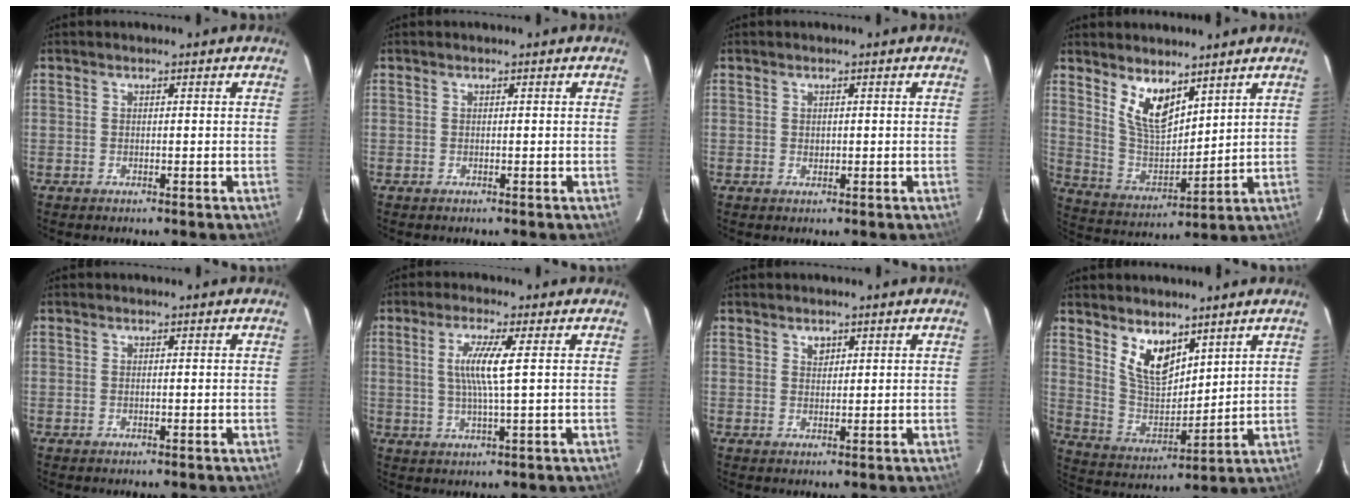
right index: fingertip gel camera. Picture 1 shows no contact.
{"total": 0.0}
{"total": 0.7, "force": [0.1, 0.7, 0.1], "torque": [-0.001, 0.000, 0.005]}
{"total": 9.7, "force": [6.3, 4.1, 6.2], "torque": [-0.114, -0.008, 0.134]}
{"total": 0.9, "force": [-0.2, 0.7, 0.5], "torque": [-0.010, 0.001, -0.004]}
{"total": 6.2, "force": [1.1, -0.4, 6.1], "torque": [-0.116, -0.005, 0.021]}
{"total": 1.5, "force": [0.9, 1.1, 0.5], "torque": [-0.004, 0.004, 0.016]}
{"total": 9.7, "force": [6.1, 4.8, 5.8], "torque": [-0.106, -0.005, 0.129]}